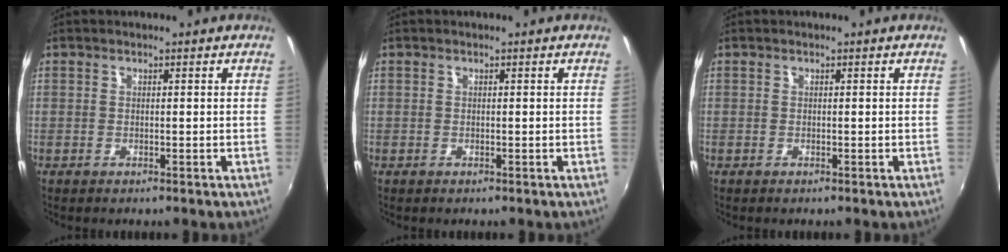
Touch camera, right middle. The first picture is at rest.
{"total": 0.0}
{"total": 0.0}